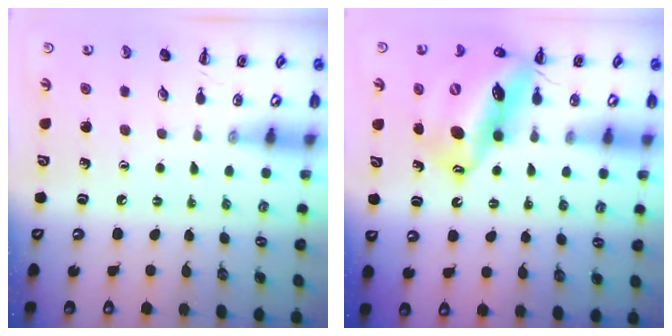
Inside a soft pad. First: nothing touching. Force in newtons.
{"total": 19.5, "press": 18.8, "slide": 4.9}